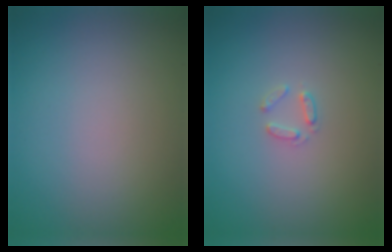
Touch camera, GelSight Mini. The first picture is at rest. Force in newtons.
{"total": 1.1, "press": 1.1, "slide": 0.2}